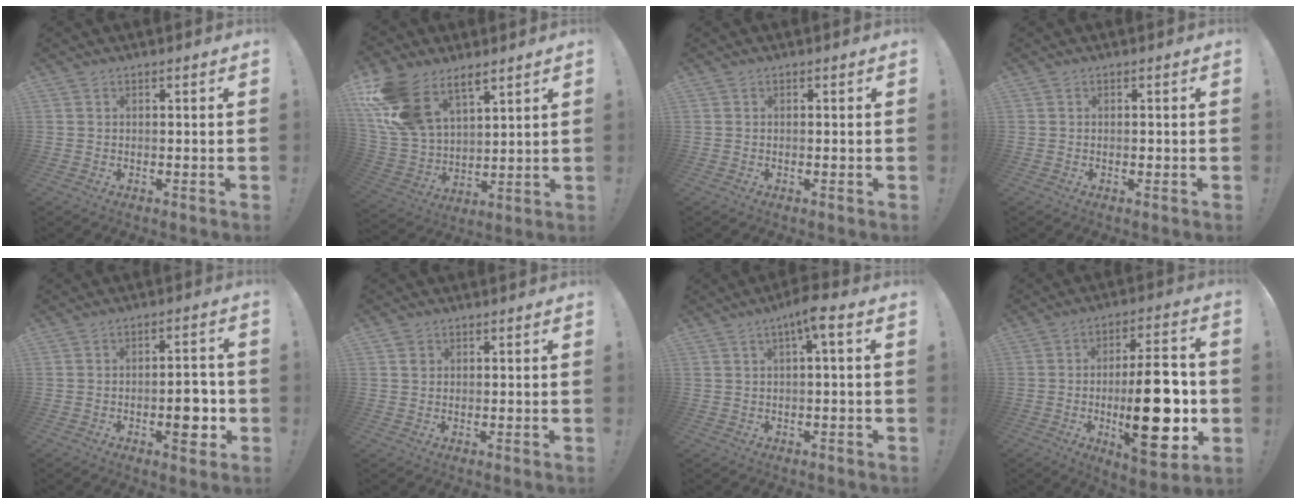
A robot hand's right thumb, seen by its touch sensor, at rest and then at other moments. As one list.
[{"total": 16.5, "force": [10.1, 9.6, 9.0], "torque": [-0.189, -0.055, 0.195]}, {"total": 0.0}, {"total": 0.6, "force": [-0.3, 0.4, 0.3], "torque": [-0.002, 0.001, -0.006]}, {"total": 8.2, "force": [-2.3, 3.8, 6.9], "torque": [-0.078, 0.010, -0.037]}, {"total": 1.4, "force": [0.7, 1.2, 0.3], "torque": [0.009, -0.002, 0.010]}, {"total": 5.7, "force": [1.6, 0.7, 5.4], "torque": [-0.089, -0.006, 0.021]}, {"total": 22.9, "force": [-2.9, 8.5, 21.1], "torque": [-0.323, 0.000, -0.040]}]